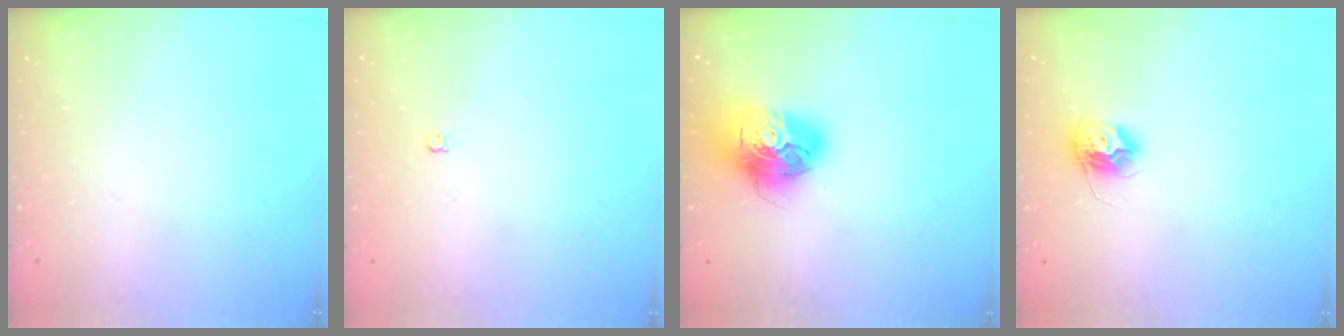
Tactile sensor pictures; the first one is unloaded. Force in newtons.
{"total": 3.6, "press": 3.6, "slide": 0.6}
{"total": 17.5, "press": 17.3, "slide": 2.0}
{"total": 10.1, "press": 10.1, "slide": 0.7}